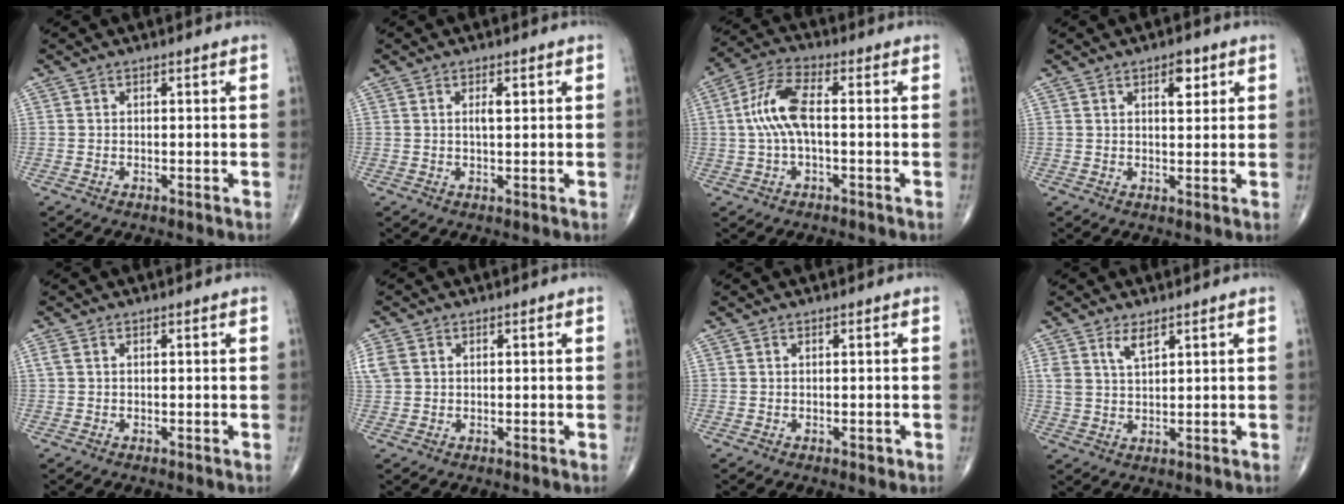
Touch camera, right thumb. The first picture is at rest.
{"total": 2.2, "force": [0.7, 0.7, 2.0], "torque": [-0.033, -0.003, 0.012]}
{"total": 9.0, "force": [0.0, 3.6, 8.3], "torque": [-0.190, 0.027, -0.004]}
{"total": 3.8, "force": [1.8, 1.8, 2.9], "torque": [-0.029, -0.008, 0.025]}
{"total": 1.0, "force": [0.2, 0.7, 0.8], "torque": [-0.023, 0.009, 0.007]}
{"total": 3.5, "force": [0.9, 2.8, 2.0], "torque": [-0.057, 0.012, 0.023]}
{"total": 0.7, "force": [0.0, 0.4, 0.5], "torque": [-0.002, -0.001, 0.001]}
{"total": 3.6, "force": [2.3, 1.3, 2.4], "torque": [-0.043, -0.014, 0.049]}